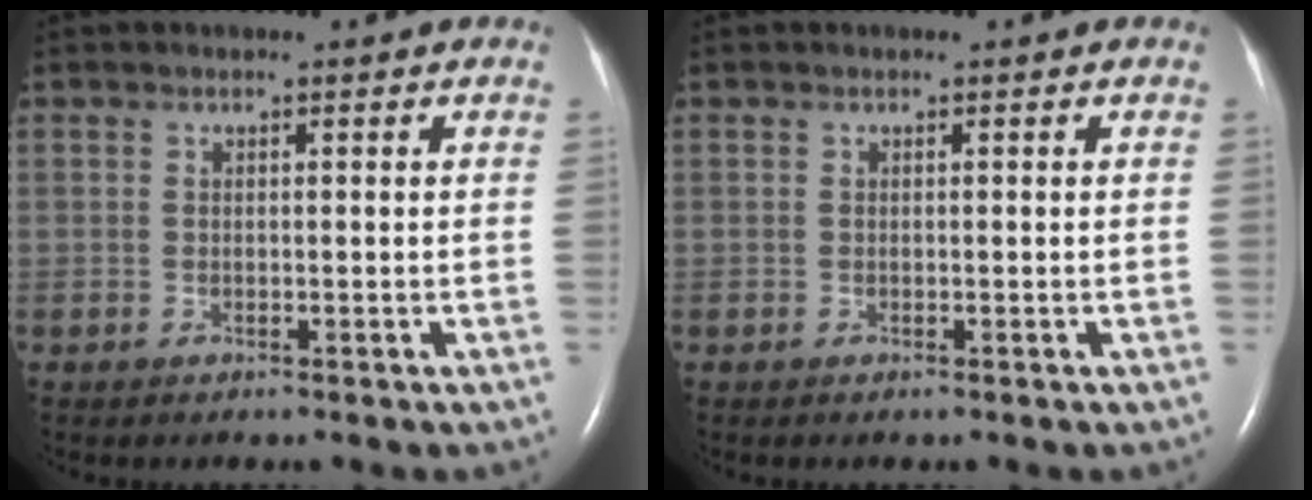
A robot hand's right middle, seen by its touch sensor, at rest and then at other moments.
{"total": 0.0}